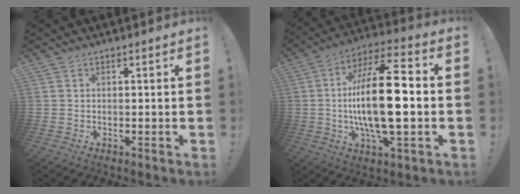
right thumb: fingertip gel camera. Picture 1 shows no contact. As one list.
[{"total": 21.5, "force": [-1.4, 7.1, 20.2], "torque": [-0.369, -0.002, -0.032]}]